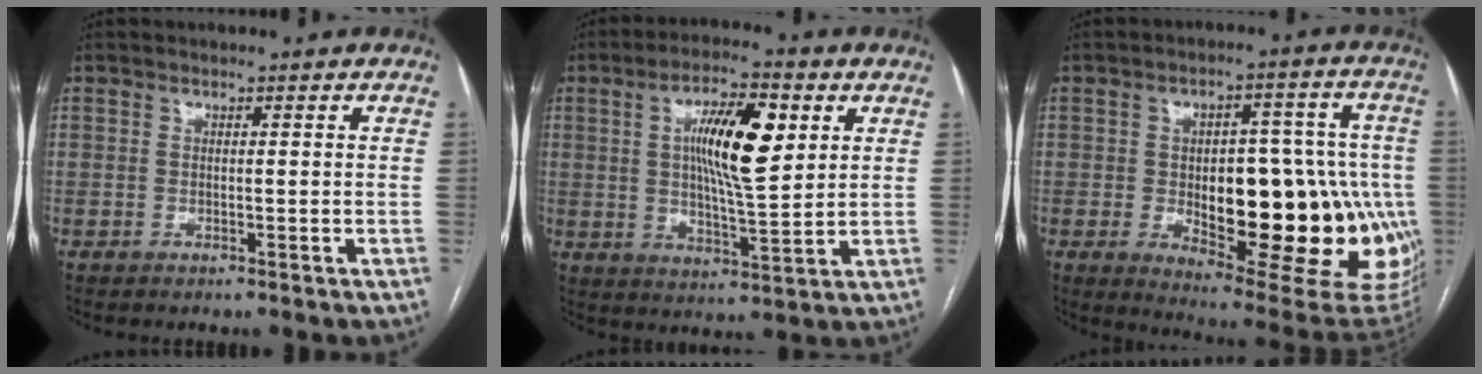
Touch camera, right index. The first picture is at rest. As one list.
[{"total": 12.2, "force": [3.4, 2.8, 11.4], "torque": [-0.204, 0.007, 0.056]}, {"total": 25.9, "force": [-3.9, 9.9, 23.7], "torque": [-0.241, 0.018, -0.024]}]